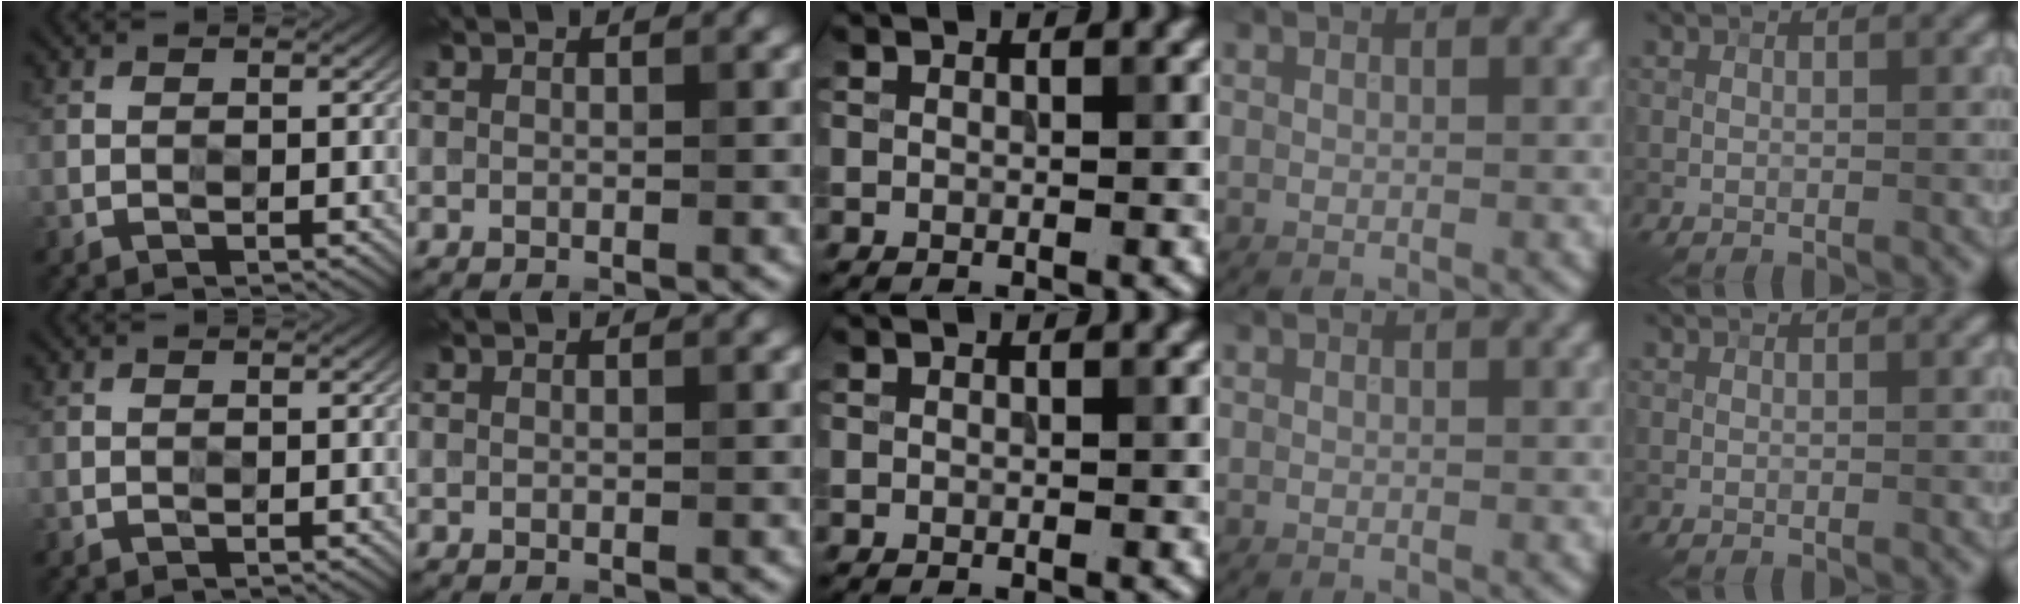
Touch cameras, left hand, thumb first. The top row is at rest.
{}